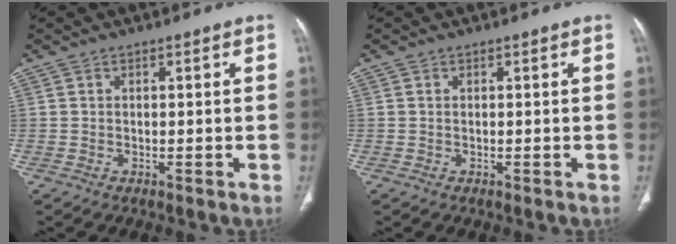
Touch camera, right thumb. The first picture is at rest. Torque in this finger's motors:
{"motor_torque": [0.41, 0.11, 0.45, -0.43, 0.04]}